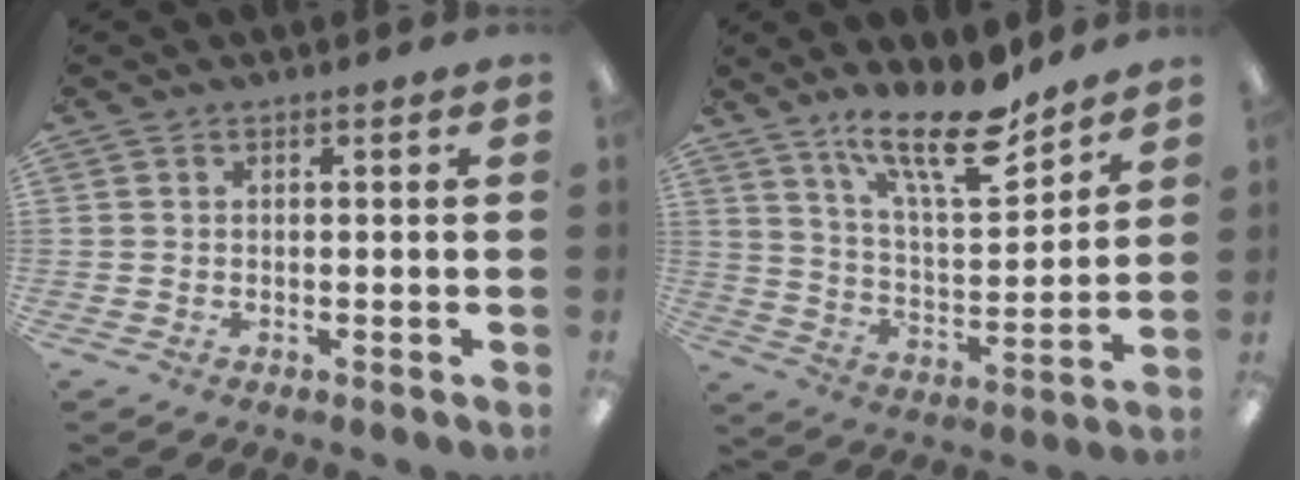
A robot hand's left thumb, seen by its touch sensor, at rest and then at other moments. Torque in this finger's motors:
{"motor_torque": [0.84, 0.41, 1.47, -1.31, 0.58]}